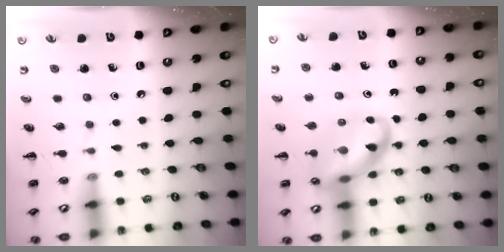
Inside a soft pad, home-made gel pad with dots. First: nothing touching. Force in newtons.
{"total": 14.6, "press": 14.4, "slide": 2.8}